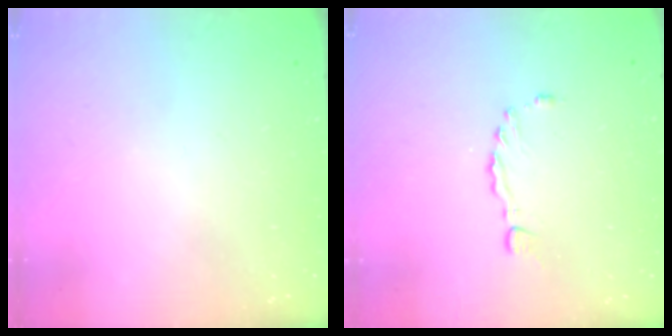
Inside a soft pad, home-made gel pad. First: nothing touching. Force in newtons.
{"total": 2.9, "press": 2.9, "slide": 0.5}